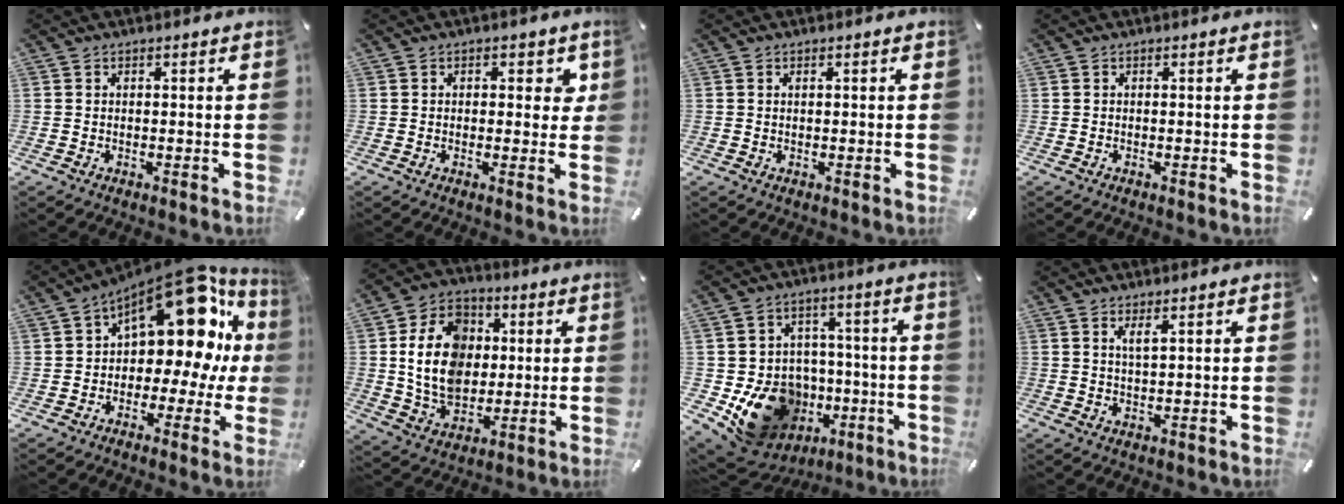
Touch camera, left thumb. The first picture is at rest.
{"total": 3.5, "force": [1.0, 2.5, 2.3], "torque": [-0.009, -0.005, 0.007]}
{"total": 0.5, "force": [0.2, 0.3, 0.4], "torque": [-0.008, -0.001, 0.004]}
{"total": 0.0}
{"total": 18.8, "force": [8.4, 10.1, 13.5], "torque": [-0.180, -0.070, 0.140]}
{"total": 15.6, "force": [1.4, 12.4, 9.4], "torque": [-0.200, 0.019, 0.027]}
{"total": 18.5, "force": [-5.5, 15.5, 8.5], "torque": [-0.131, 0.029, -0.063]}
{"total": 2.7, "force": [1.5, 0.5, 2.1], "torque": [-0.045, 0.000, 0.026]}